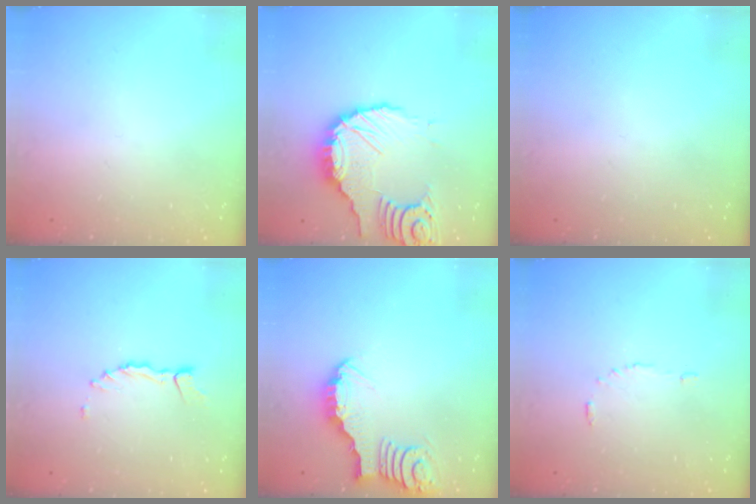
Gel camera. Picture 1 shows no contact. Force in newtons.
{"total": 12.6, "press": 12.5, "slide": 1.6}
{"total": 0.0}
{"total": 1.4, "press": 1.4, "slide": 0.2}
{"total": 4.2, "press": 4.2, "slide": 0.4}
{"total": 3.5, "press": 3.5, "slide": 0.3}